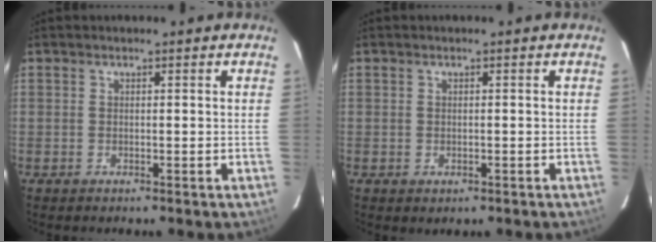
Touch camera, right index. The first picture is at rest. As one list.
[{"total": 1.3, "force": [-0.5, 0.9, 0.8], "torque": [-0.011, -0.001, -0.006]}]